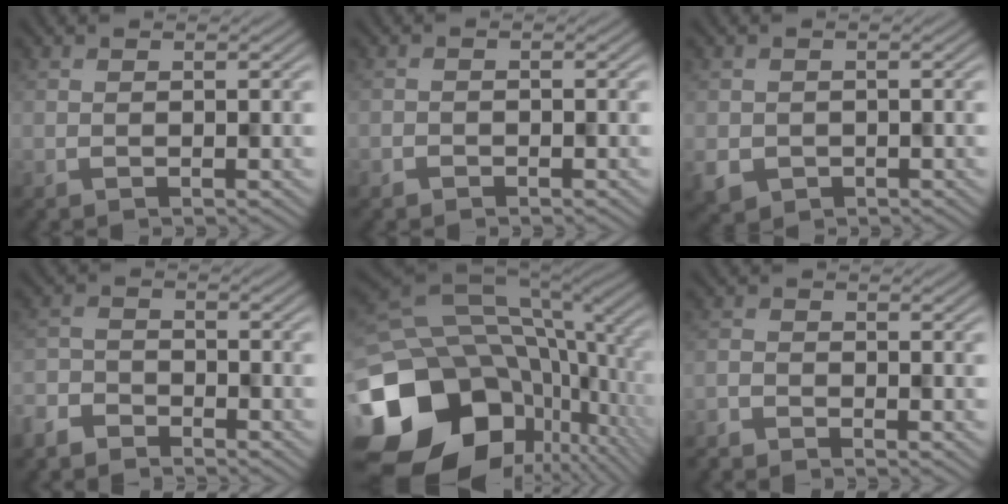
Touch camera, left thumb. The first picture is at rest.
{"total": 0.9, "force": [-0.6, 0.5, -0.4], "torque": [0.011, -0.001, -0.011]}
{"total": 2.9, "force": [-1.2, 2.5, 0.9], "torque": [-0.017, -0.017, -0.020]}
{"total": 3.9, "force": [-3.7, 1.2, 0.2], "torque": [-0.002, -0.006, -0.084]}
{"total": 20.4, "force": [-4.7, 16.2, 11.6], "torque": [-0.261, -0.028, -0.057]}
{"total": 2.0, "force": [-2.0, 0.3, -0.2], "torque": [0.007, -0.005, -0.042]}